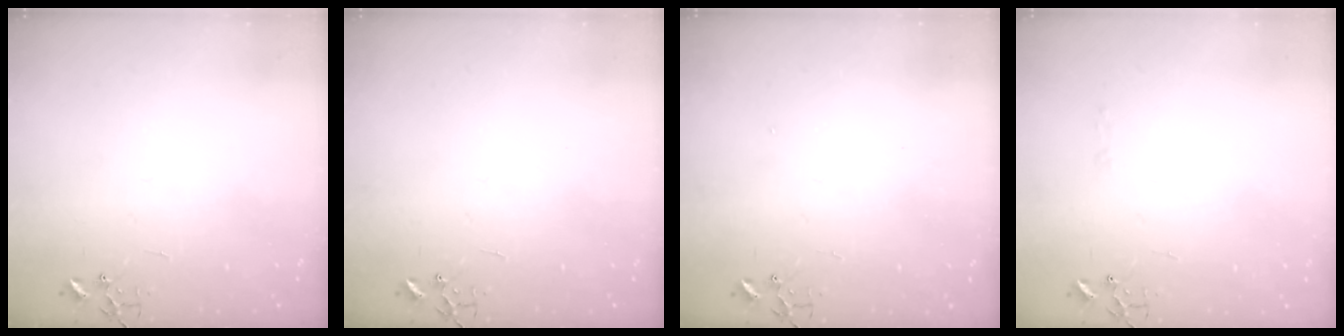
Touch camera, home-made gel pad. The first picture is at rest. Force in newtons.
{"total": 0.0}
{"total": 1.2, "press": 1.2, "slide": 0.1}
{"total": 3.2, "press": 3.2, "slide": 0.5}